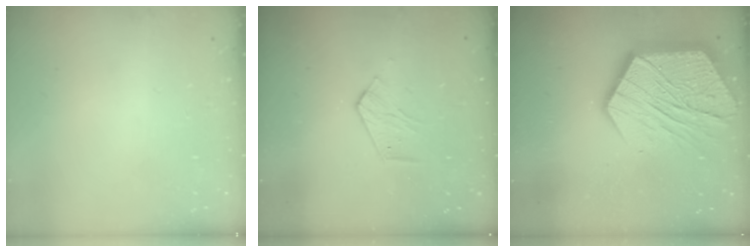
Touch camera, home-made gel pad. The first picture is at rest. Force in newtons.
{"total": 3.9, "press": 3.9, "slide": 0.4}
{"total": 23.5, "press": 23.4, "slide": 2.1}